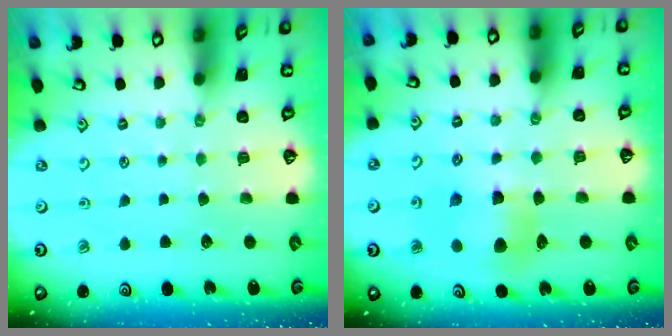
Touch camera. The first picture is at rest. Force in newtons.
{"total": 8.1, "press": 8.0, "slide": 0.9}